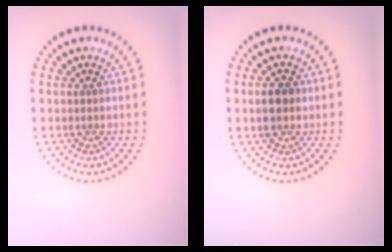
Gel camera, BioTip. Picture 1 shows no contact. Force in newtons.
{"total": 2.7, "press": 2.7, "slide": 0.2}